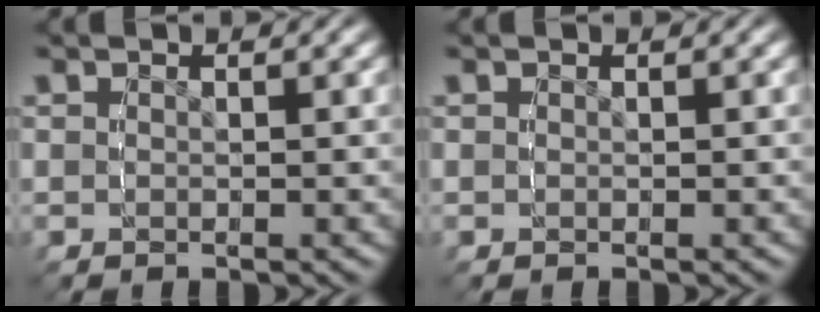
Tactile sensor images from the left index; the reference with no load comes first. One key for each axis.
{"total": 0.0}